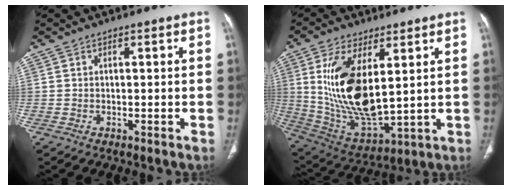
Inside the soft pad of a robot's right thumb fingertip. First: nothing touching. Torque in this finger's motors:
{"motor_torque": [0.58, 4.43, 1.77, 0.21, 0.72]}